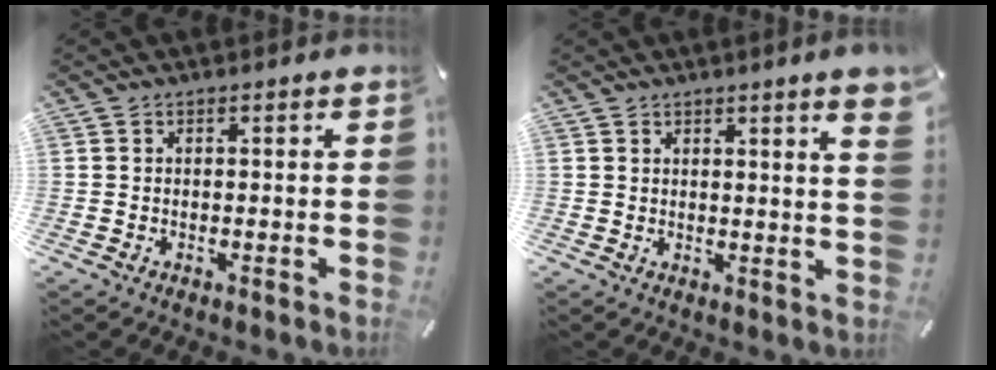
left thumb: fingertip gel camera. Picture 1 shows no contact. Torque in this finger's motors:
{"motor_torque": [0.67, -0.21, 0.35, 0.11, 0.00]}